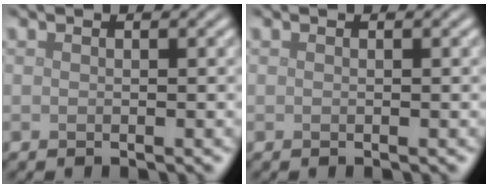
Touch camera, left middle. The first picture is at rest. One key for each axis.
{"total": 0.0}